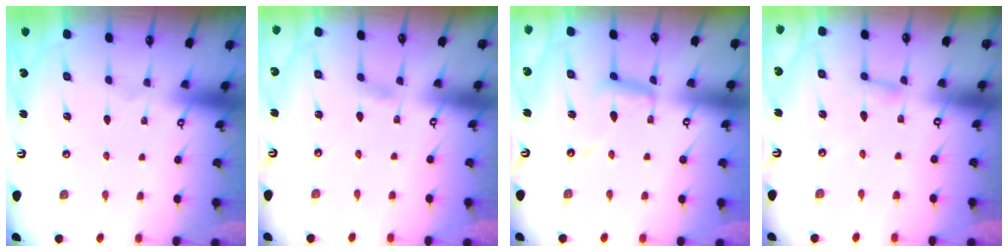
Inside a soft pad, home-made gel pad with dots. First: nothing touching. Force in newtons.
{"total": 2.7, "press": 2.7, "slide": 0.4}
{"total": 11.9, "press": 11.8, "slide": 1.0}
{"total": 2.8, "press": 2.8, "slide": 0.2}